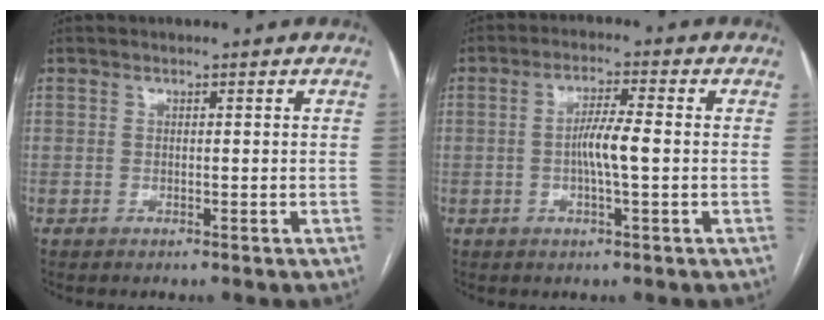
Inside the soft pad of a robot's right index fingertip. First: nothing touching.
{"total": 5.1, "force": [-0.5, 0.3, 5.0], "torque": [-0.097, 0.002, -0.011]}